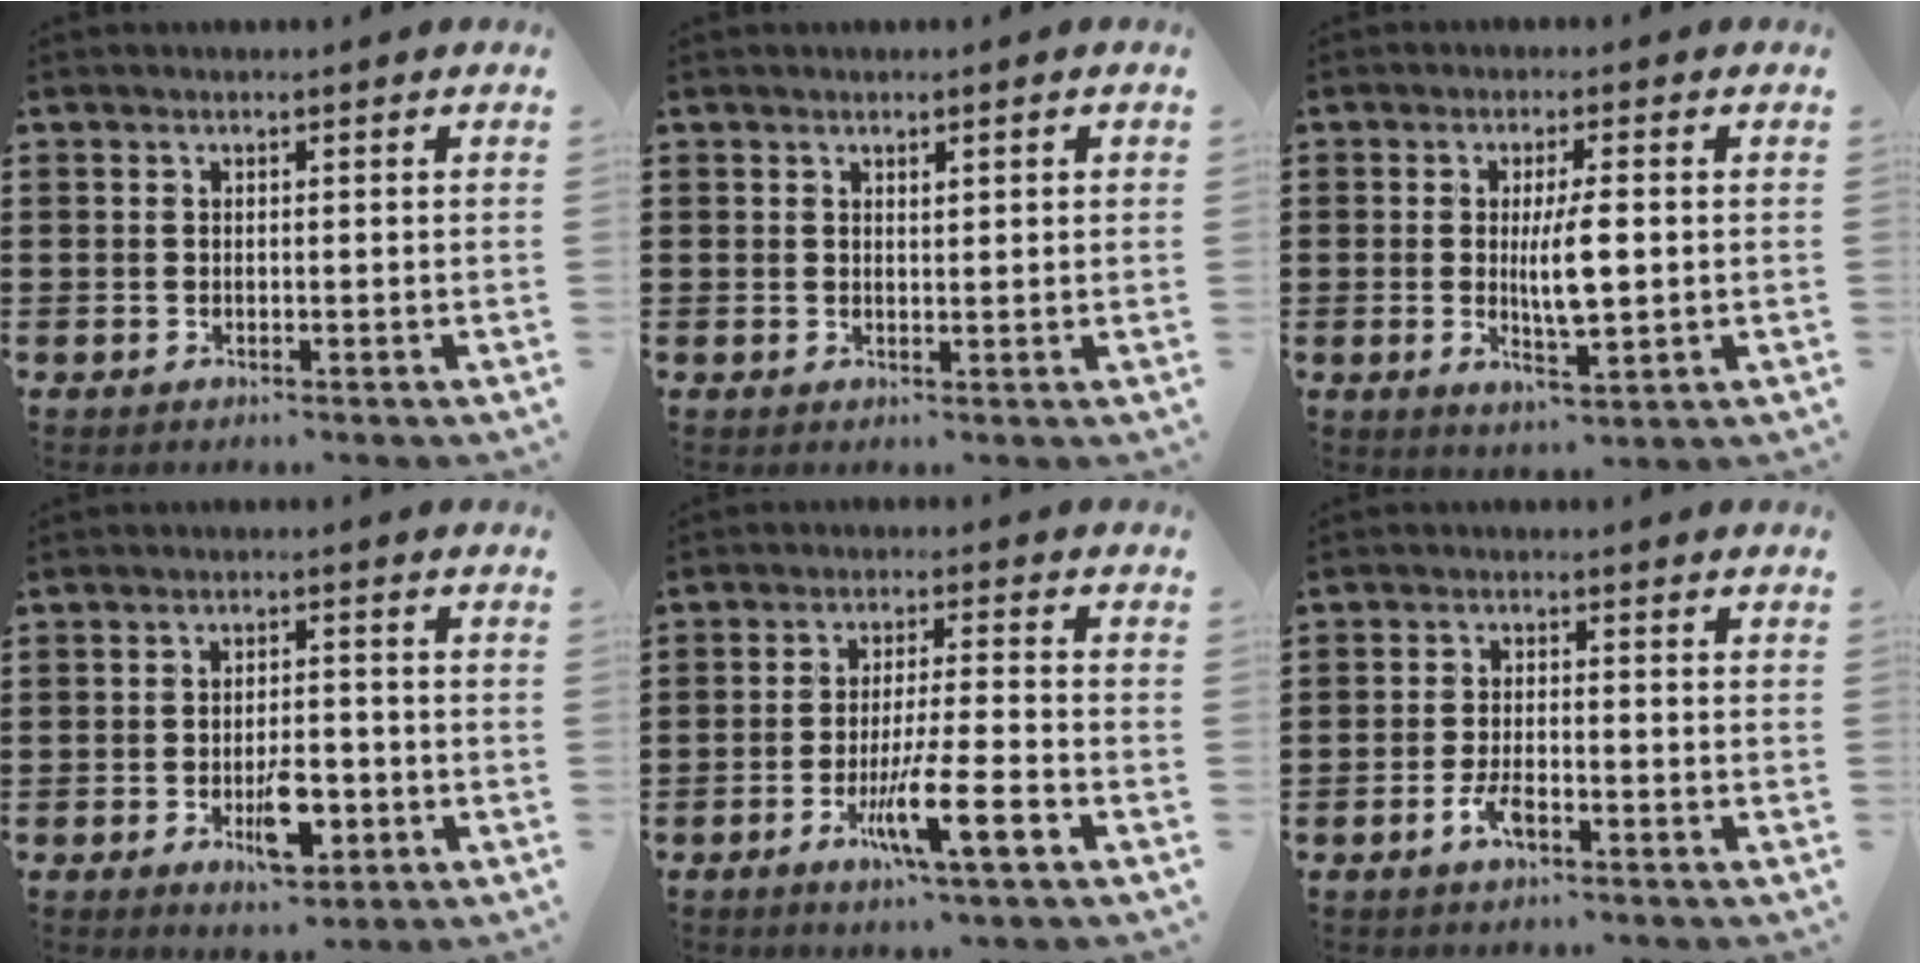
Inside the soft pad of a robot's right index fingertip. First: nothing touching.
{"total": 0.8, "force": [0.5, 0.2, 0.6], "torque": [-0.012, 0.001, 0.010]}
{"total": 6.8, "force": [-0.1, 1.8, 6.6], "torque": [-0.122, -0.007, -0.007]}
{"total": 6.9, "force": [-2.5, 3.0, 5.7], "torque": [-0.085, 0.003, -0.040]}
{"total": 8.9, "force": [-4.1, 0.9, 7.8], "torque": [-0.144, -0.008, -0.075]}
{"total": 4.1, "force": [-2.2, 1.5, 3.1], "torque": [-0.072, 0.001, -0.047]}